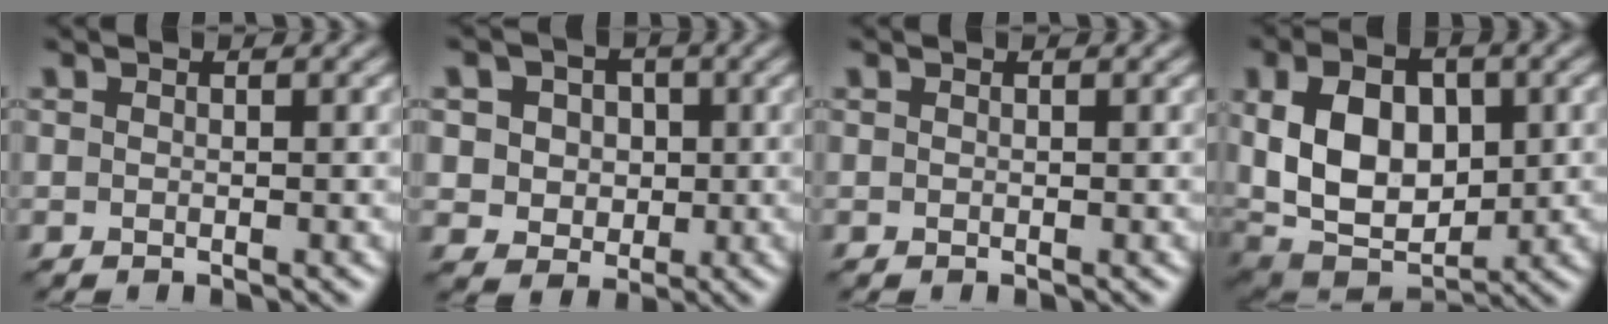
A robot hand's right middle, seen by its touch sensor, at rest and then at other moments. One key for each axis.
{"total": 5.9, "fx": 1.7, "fy": 5.0, "fz": 2.7, "tx": -0.044, "ty": 0.020, "tz": 0.012}
{"total": 0.0}
{"total": 12.1, "fx": 1.2, "fy": 7.9, "fz": 9.0, "tx": -0.175, "ty": 0.008, "tz": 0.026}